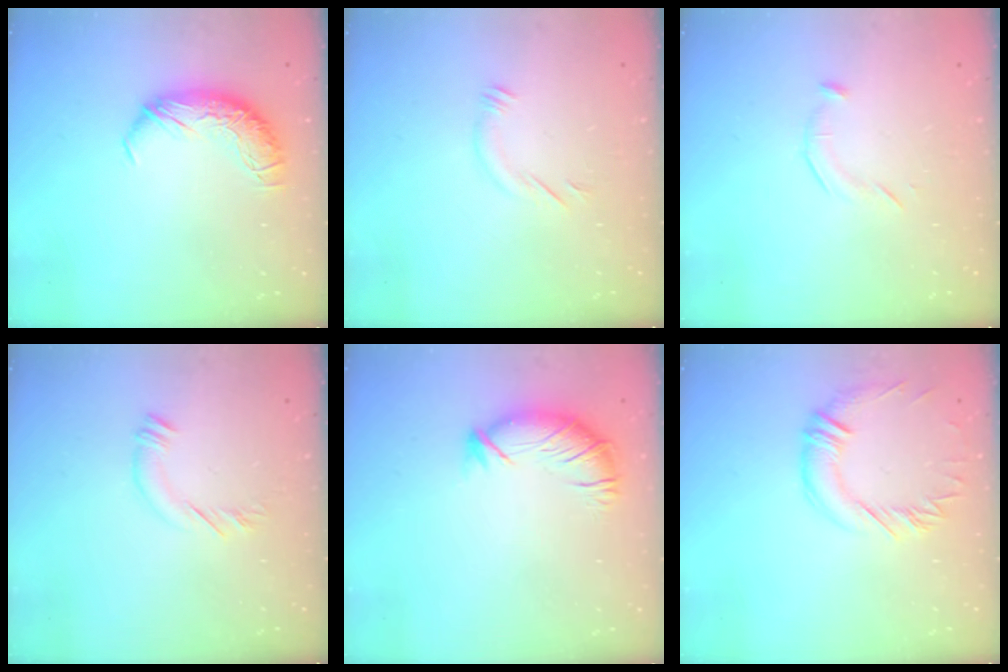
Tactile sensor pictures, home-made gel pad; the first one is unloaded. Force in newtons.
{"total": 5.4, "press": 5.3, "slide": 1.2}
{"total": 5.4, "press": 5.3, "slide": 1.0}
{"total": 5.0, "press": 4.9, "slide": 0.2}
{"total": 2.9, "press": 2.0, "slide": 2.0}
{"total": 0.8, "press": 0.2, "slide": 0.8}